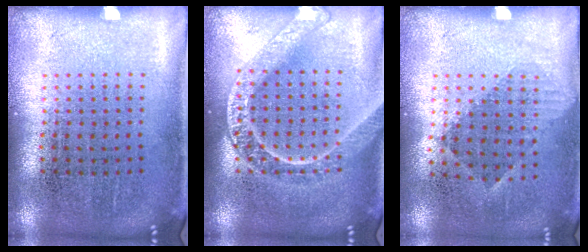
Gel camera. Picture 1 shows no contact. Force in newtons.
{"total": 3.2, "press": 3.1, "slide": 0.4}
{"total": 0.9, "press": 0.7, "slide": 0.6}